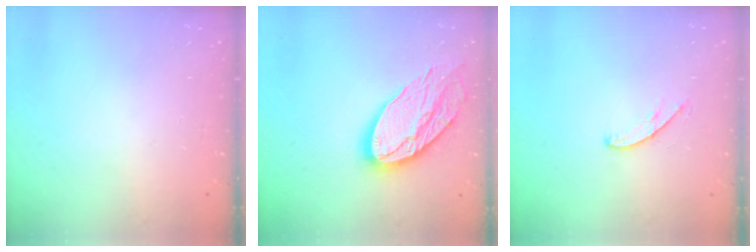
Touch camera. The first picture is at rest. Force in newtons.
{"total": 19.0, "press": 18.9, "slide": 1.5}
{"total": 5.3, "press": 5.3, "slide": 0.4}